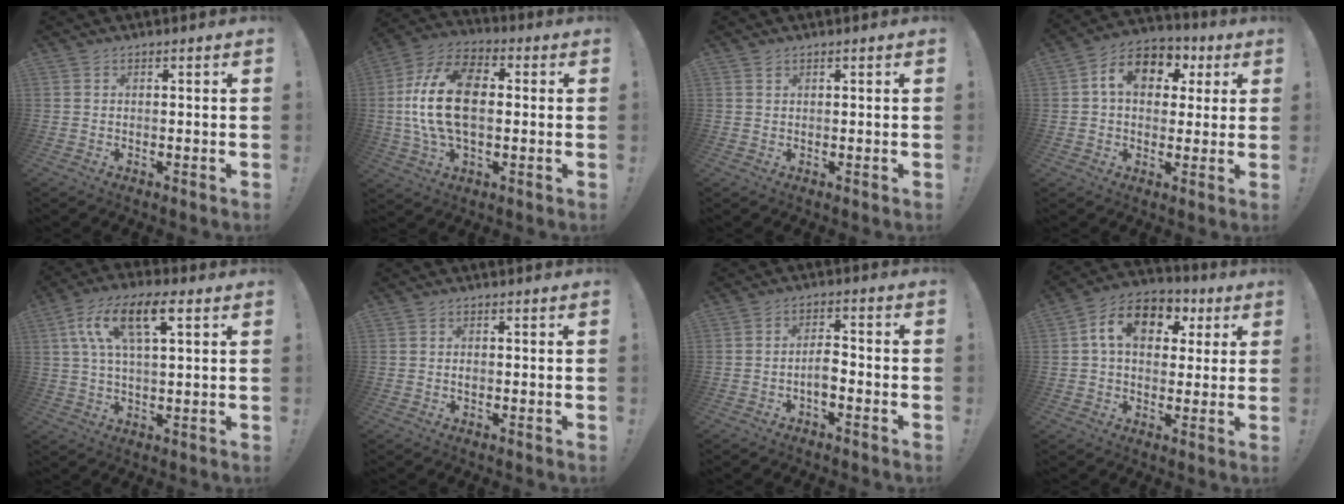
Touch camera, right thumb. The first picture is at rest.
{"total": 19.1, "force": [0.6, 11.5, 15.2], "torque": [-0.286, 0.006, 0.009]}
{"total": 0.7, "force": [0.6, 0.3, 0.1], "torque": [0.003, -0.003, 0.012]}
{"total": 12.2, "force": [3.5, 8.9, 7.6], "torque": [-0.112, 0.000, 0.066]}
{"total": 13.5, "force": [5.4, 5.4, 11.2], "torque": [-0.206, 0.001, 0.094]}
{"total": 0.7, "force": [-0.2, 0.5, 0.5], "torque": [-0.001, 0.000, -0.006]}
{"total": 4.9, "force": [-2.1, 2.3, 3.9], "torque": [-0.071, 0.005, -0.039]}
{"total": 13.8, "force": [4.4, 9.5, 9.0], "torque": [-0.137, -0.002, 0.081]}